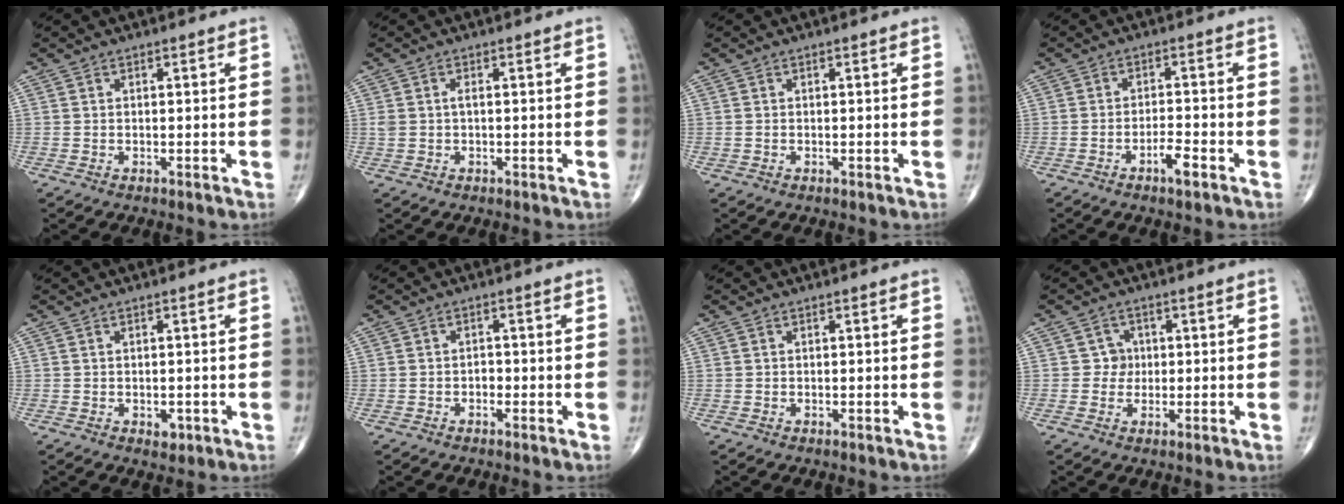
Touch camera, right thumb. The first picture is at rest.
{"total": 1.8, "force": [0.1, 0.9, 1.5], "torque": [-0.041, 0.007, 0.003]}
{"total": 0.0}
{"total": 3.6, "force": [-2.1, 0.8, 2.8], "torque": [-0.051, 0.012, -0.038]}
{"total": 1.7, "force": [-0.5, 1.1, 1.1], "torque": [-0.010, -0.001, -0.004]}
{"total": 1.2, "force": [-0.5, 0.8, 0.6], "torque": [-0.003, 0.004, -0.012]}
{"total": 0.0}
{"total": 2.7, "force": [0.2, 2.6, 0.5], "torque": [0.014, 0.007, -0.003]}